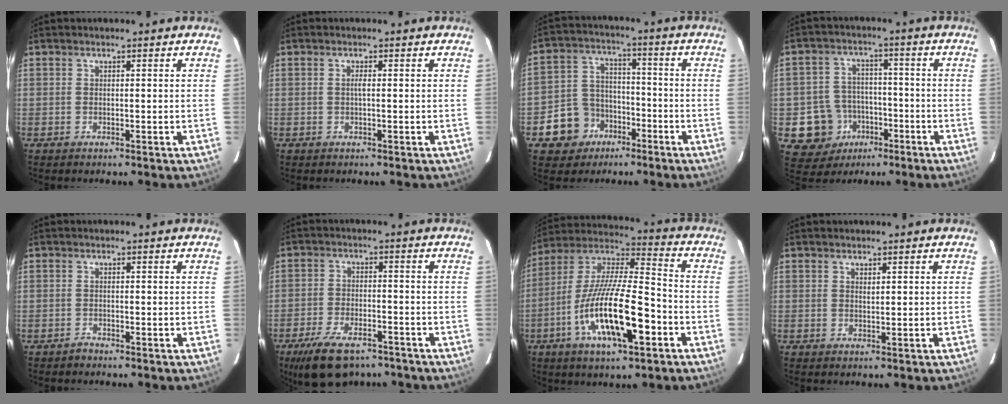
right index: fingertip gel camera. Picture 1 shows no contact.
{"total": 0.9, "force": [0.0, 0.0, 0.9], "torque": [-0.016, 0.002, -0.002]}
{"total": 9.9, "force": [-5.2, 8.2, 1.9], "torque": [-0.064, 0.035, -0.075]}
{"total": 10.4, "force": [-4.3, 9.4, 1.6], "torque": [-0.058, 0.032, -0.055]}
{"total": 1.0, "force": [-0.9, 0.5, -0.2], "torque": [0.003, 0.006, -0.016]}
{"total": 12.9, "force": [-9.1, 5.8, 7.0], "torque": [-0.156, -0.014, -0.151]}
{"total": 19.9, "force": [-7.5, 5.5, 17.6], "torque": [-0.330, -0.015, -0.136]}
{"total": 0.8, "force": [0.5, 0.4, 0.5], "torque": [-0.008, 0.002, 0.010]}